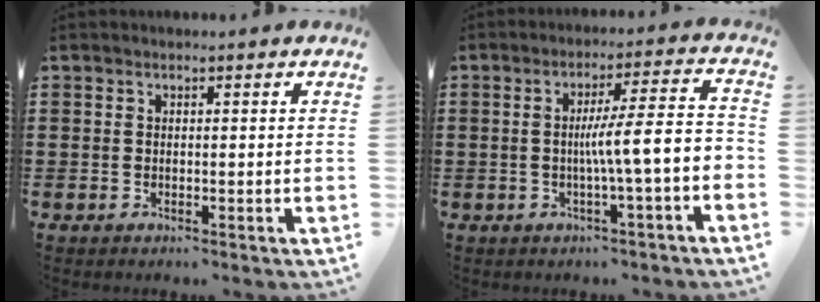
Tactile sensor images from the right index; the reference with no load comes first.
{"total": 7.6, "force": [-1.7, 0.7, 7.4], "torque": [-0.131, -0.001, -0.034]}